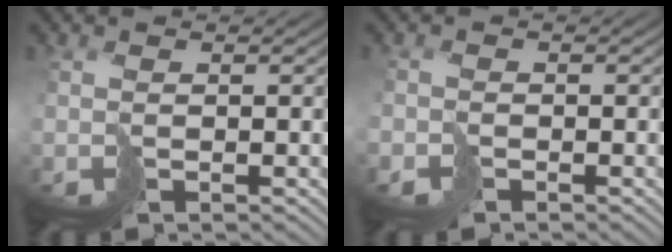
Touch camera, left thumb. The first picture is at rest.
{"total": 1.4, "force": [-1.2, 0.7, 0.1], "torque": [-0.003, -0.006, -0.028]}